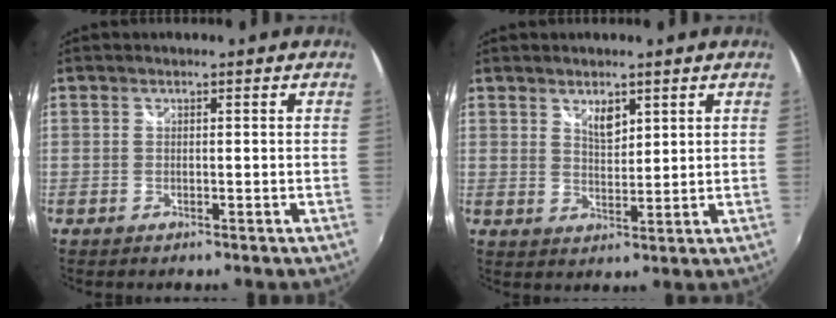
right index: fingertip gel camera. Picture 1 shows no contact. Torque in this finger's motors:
{"motor_torque": [0.01, 0.04, 0.03, 0.03]}